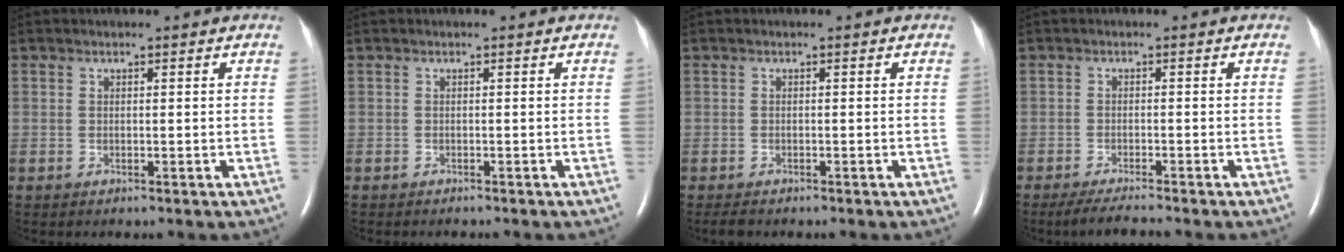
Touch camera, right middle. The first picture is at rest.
{"total": 1.2, "force": [-1.0, 0.2, 0.5], "torque": [-0.014, -0.005, -0.009]}
{"total": 1.1, "force": [-1.0, 0.3, 0.4], "torque": [-0.013, -0.004, -0.014]}
{"total": 3.4, "force": [-3.0, -0.2, 1.6], "torque": [-0.038, -0.017, -0.052]}